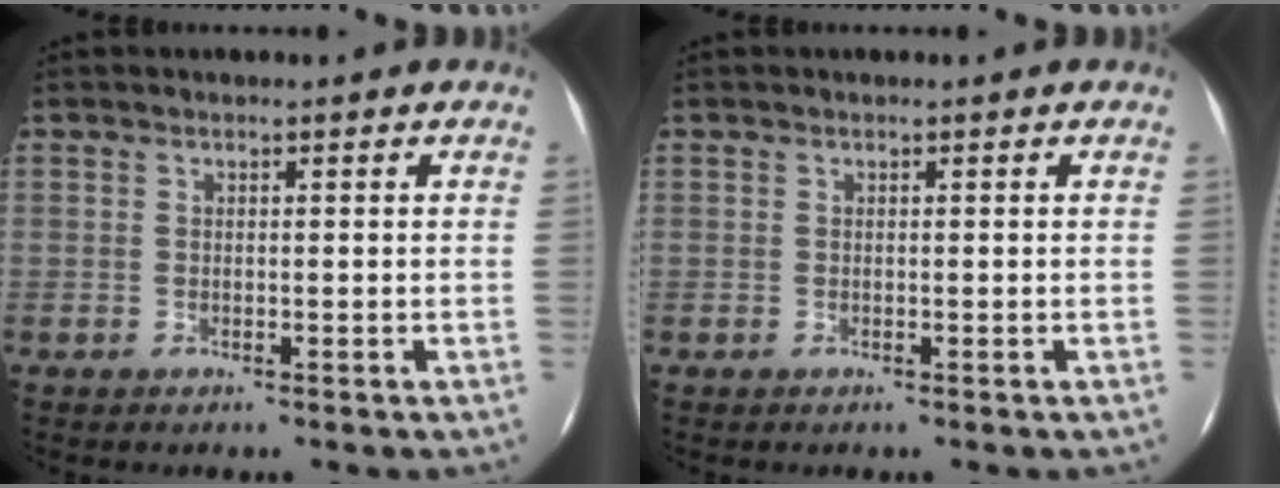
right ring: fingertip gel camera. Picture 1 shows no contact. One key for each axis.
{"total": 0.0}